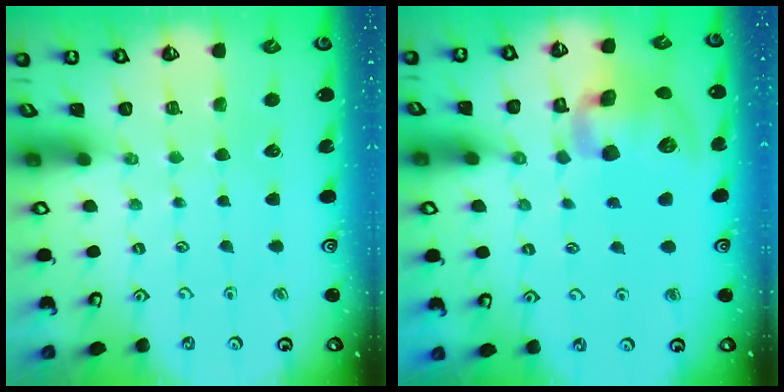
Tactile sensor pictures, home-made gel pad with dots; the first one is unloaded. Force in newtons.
{"total": 15.1, "press": 14.9, "slide": 2.3}